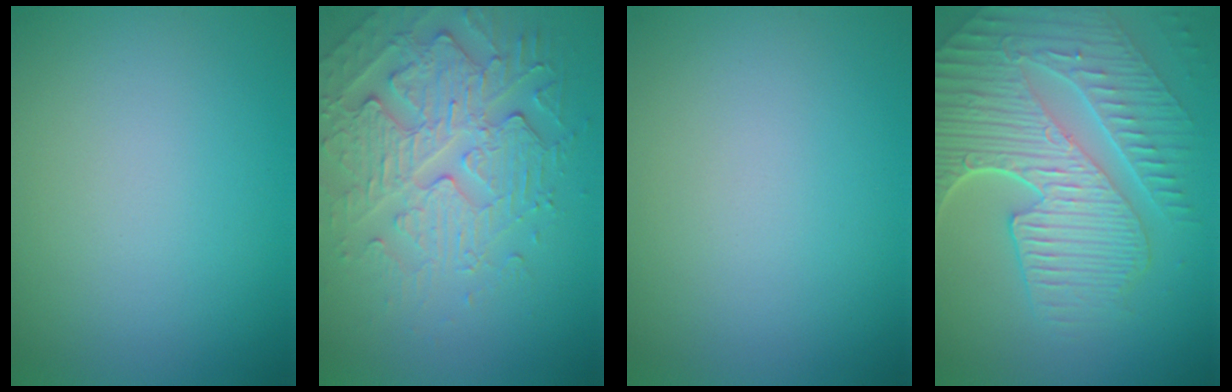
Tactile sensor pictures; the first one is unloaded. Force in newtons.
{"total": 5.6, "press": 4.6, "slide": 3.2}
{"total": 0.0}
{"total": 9.7, "press": 6.6, "slide": 7.0}